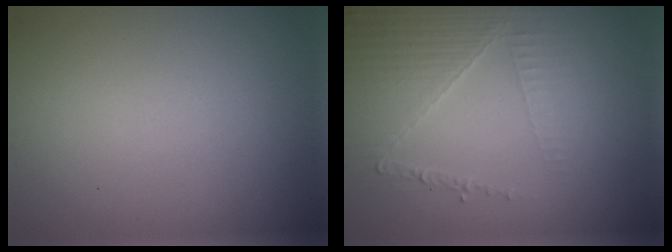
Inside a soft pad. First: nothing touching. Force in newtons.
{"total": 3.6, "press": 3.2, "slide": 1.7}